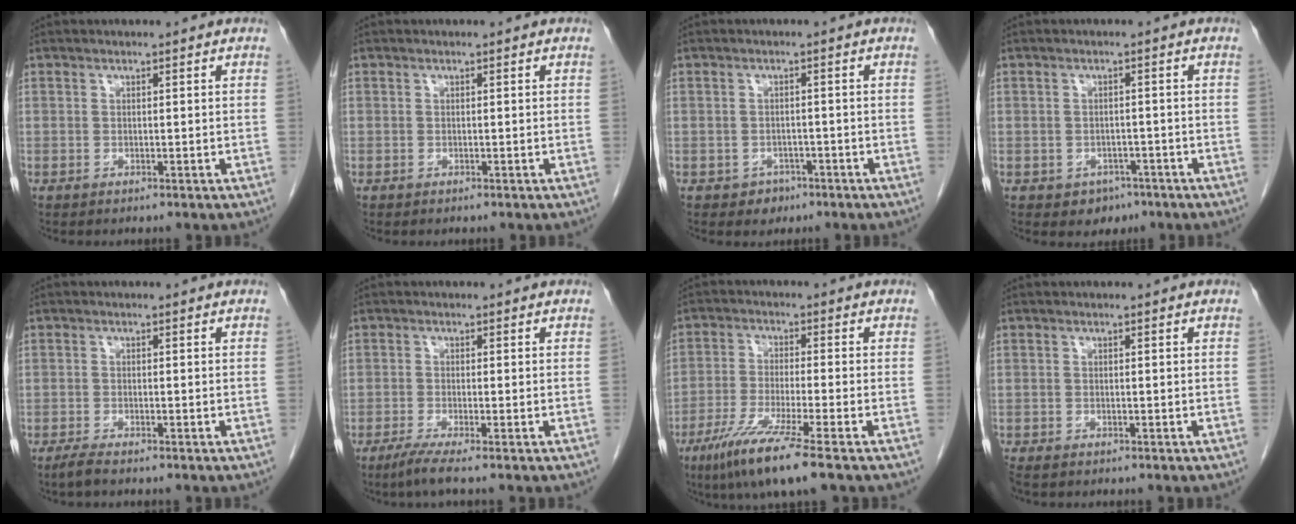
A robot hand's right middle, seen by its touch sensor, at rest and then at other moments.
{"total": 0.0}
{"total": 2.4, "force": [-1.4, 1.9, 0.4], "torque": [-0.005, 0.008, -0.015]}
{"total": 3.1, "force": [-1.8, 2.4, 0.7], "torque": [-0.007, 0.009, -0.016]}
{"total": 1.7, "force": [-1.4, 0.0, 0.9], "torque": [-0.028, -0.006, -0.030]}
{"total": 3.1, "force": [-2.2, -0.5, 2.1], "torque": [-0.047, -0.011, -0.047]}
{"total": 9.9, "force": [-6.3, -0.8, 7.7], "torque": [-0.147, -0.034, -0.116]}
{"total": 1.9, "force": [-1.5, 0.7, 0.8], "torque": [-0.019, -0.007, -0.024]}